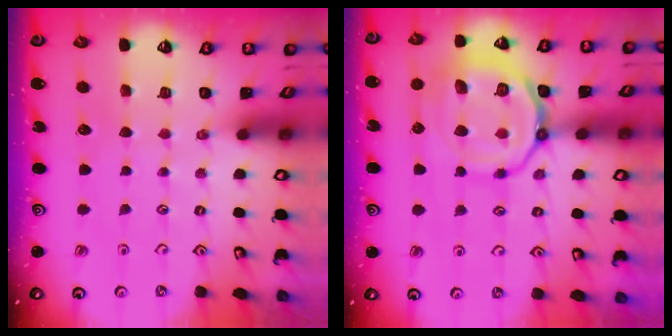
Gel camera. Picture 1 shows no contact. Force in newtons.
{"total": 17.9, "press": 17.8, "slide": 1.8}